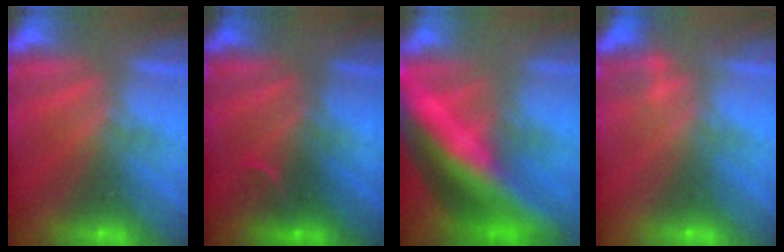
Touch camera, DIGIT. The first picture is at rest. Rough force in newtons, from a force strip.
{"total": 2.8}
{"total": 7.6}
{"total": 2.2}